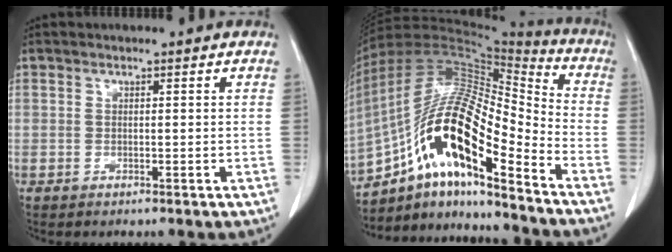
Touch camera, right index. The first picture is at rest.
{"total": 21.1, "force": [-11.4, 4.5, 17.2], "torque": [-0.344, 0.010, -0.198]}